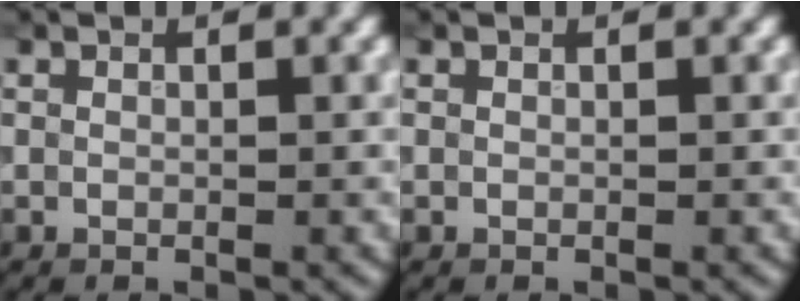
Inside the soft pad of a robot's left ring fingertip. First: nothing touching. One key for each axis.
{"total": 0.0}